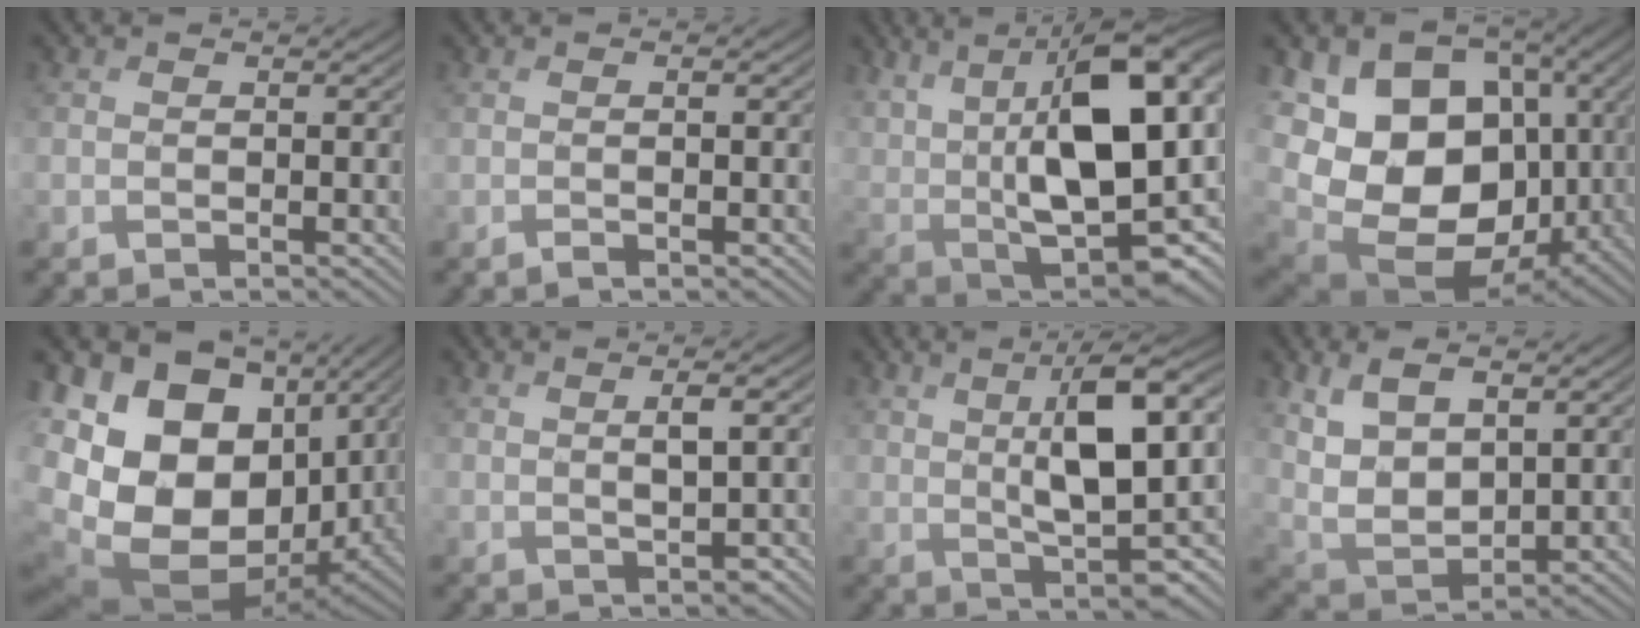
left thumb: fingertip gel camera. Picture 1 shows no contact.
{"total": 0.9, "force": [-0.2, -0.2, 0.9], "torque": [-0.016, 0.002, -0.001]}
{"total": 17.0, "force": [4.8, 7.1, 14.7], "torque": [-0.251, 0.009, 0.089]}
{"total": 17.3, "force": [0.2, 13.0, 11.5], "torque": [-0.228, -0.041, 0.041]}
{"total": 20.2, "force": [0.4, 14.4, 14.2], "torque": [-0.290, -0.033, 0.053]}
{"total": 2.9, "force": [1.3, 0.1, 2.6], "torque": [-0.047, 0.005, 0.027]}
{"total": 12.0, "force": [3.8, 3.5, 10.9], "torque": [-0.182, 0.001, 0.067]}
{"total": 8.1, "force": [4.5, 3.8, 5.6], "torque": [-0.128, -0.005, 0.097]}